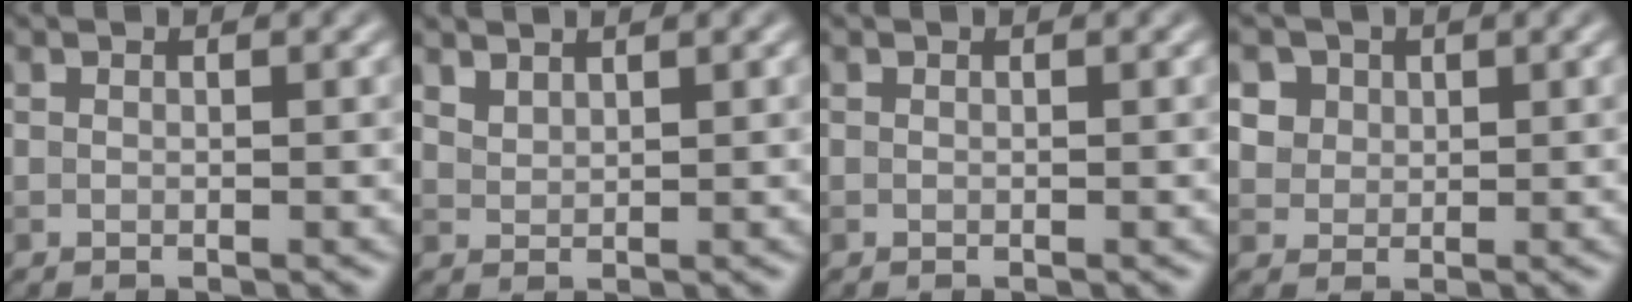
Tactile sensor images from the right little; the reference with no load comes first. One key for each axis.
{"total": 1.4, "fx": 1.3, "fy": 0.4, "fz": 0.4, "tx": -0.012, "ty": 0.001, "tz": 0.027}
{"total": 0.0}
{"total": 4.1, "fx": 2.1, "fy": 3.1, "fz": 1.6, "tx": -0.043, "ty": 0.004, "tz": 0.039}